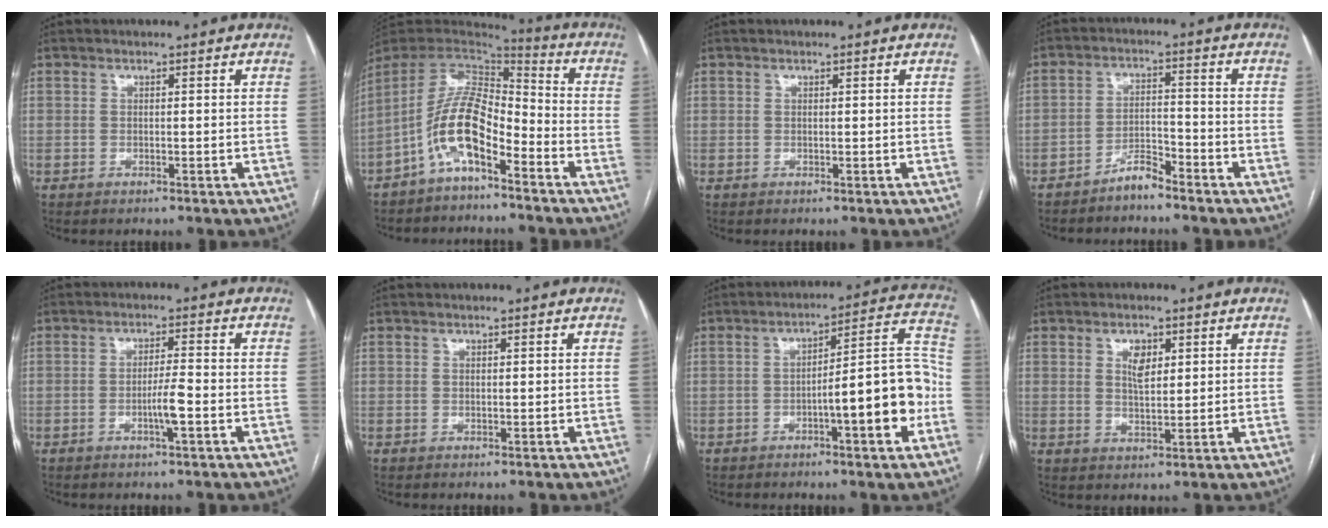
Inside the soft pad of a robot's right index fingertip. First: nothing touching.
{"total": 11.0, "force": [-5.6, 3.6, 8.8], "torque": [-0.179, 0.024, -0.103]}
{"total": 0.0}
{"total": 3.8, "force": [-3.4, 0.9, 1.4], "torque": [-0.020, 0.001, -0.065]}
{"total": 3.7, "force": [-1.3, -0.1, 3.4], "torque": [-0.061, -0.003, -0.025]}
{"total": 0.0}
{"total": 12.8, "force": [-4.0, 1.9, 12.0], "torque": [-0.157, 0.031, -0.057]}
{"total": 3.7, "force": [1.5, 1.7, 2.9], "torque": [-0.052, 0.000, 0.028]}